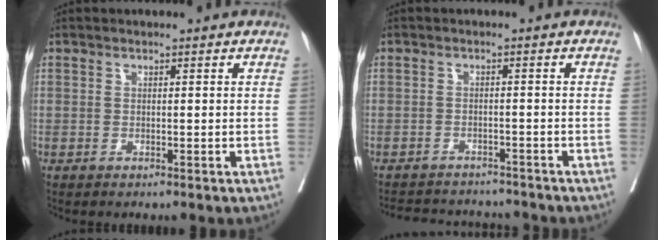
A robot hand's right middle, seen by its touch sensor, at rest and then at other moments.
{"total": 9.0, "force": [-8.6, 2.0, 1.7], "torque": [-0.028, 0.009, -0.113]}